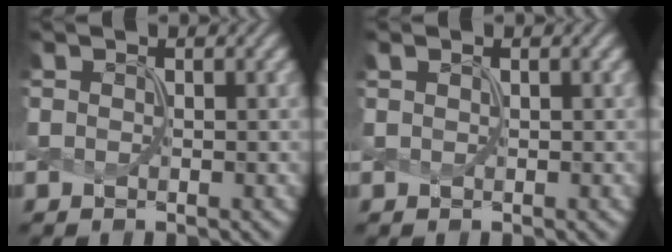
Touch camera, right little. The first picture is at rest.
{"total": 0.6, "force": [0.3, 0.2, 0.5], "torque": [-0.009, 0.001, 0.003]}